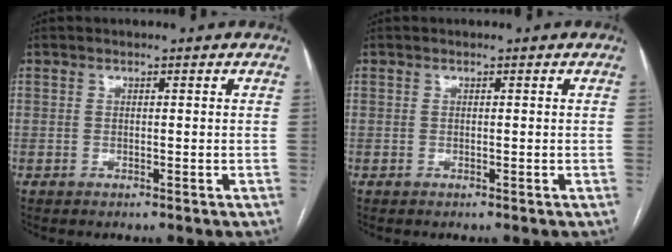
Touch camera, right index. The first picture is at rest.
{"total": 0.0}